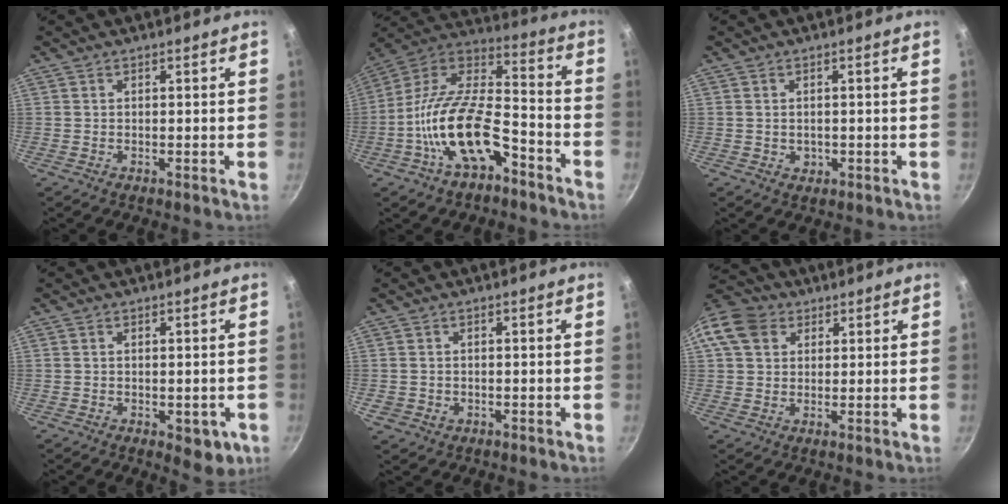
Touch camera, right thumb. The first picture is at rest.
{"total": 19.6, "force": [-8.4, 9.5, 15.0], "torque": [-0.256, 0.067, -0.167]}
{"total": 1.7, "force": [-0.2, 1.4, 0.9], "torque": [-0.010, 0.000, 0.000]}
{"total": 5.7, "force": [-1.7, 3.1, 4.4], "torque": [-0.032, 0.005, -0.015]}
{"total": 2.4, "force": [-0.5, 2.0, 1.1], "torque": [-0.019, 0.000, -0.004]}
{"total": 10.2, "force": [3.4, 8.1, 5.1], "torque": [-0.083, 0.014, 0.049]}